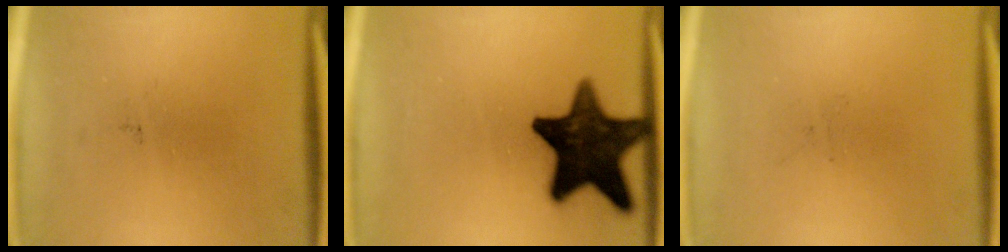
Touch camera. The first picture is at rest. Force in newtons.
{"total": 16.9}
{"total": 0.0}